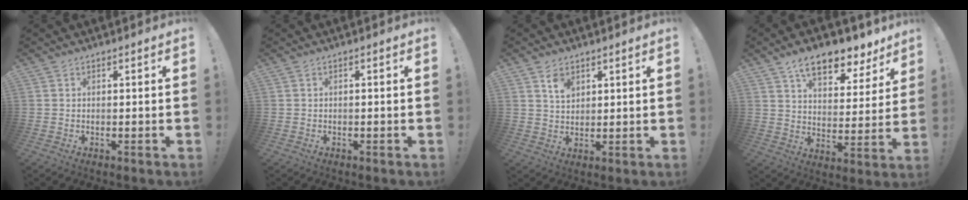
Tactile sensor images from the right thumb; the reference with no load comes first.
{"total": 0.8, "force": [-0.6, -0.2, 0.4], "torque": [-0.009, 0.000, -0.012]}
{"total": 5.1, "force": [3.2, 3.2, 2.4], "torque": [-0.030, -0.017, 0.055]}
{"total": 12.4, "force": [8.8, 5.7, 6.6], "torque": [-0.099, -0.060, 0.153]}